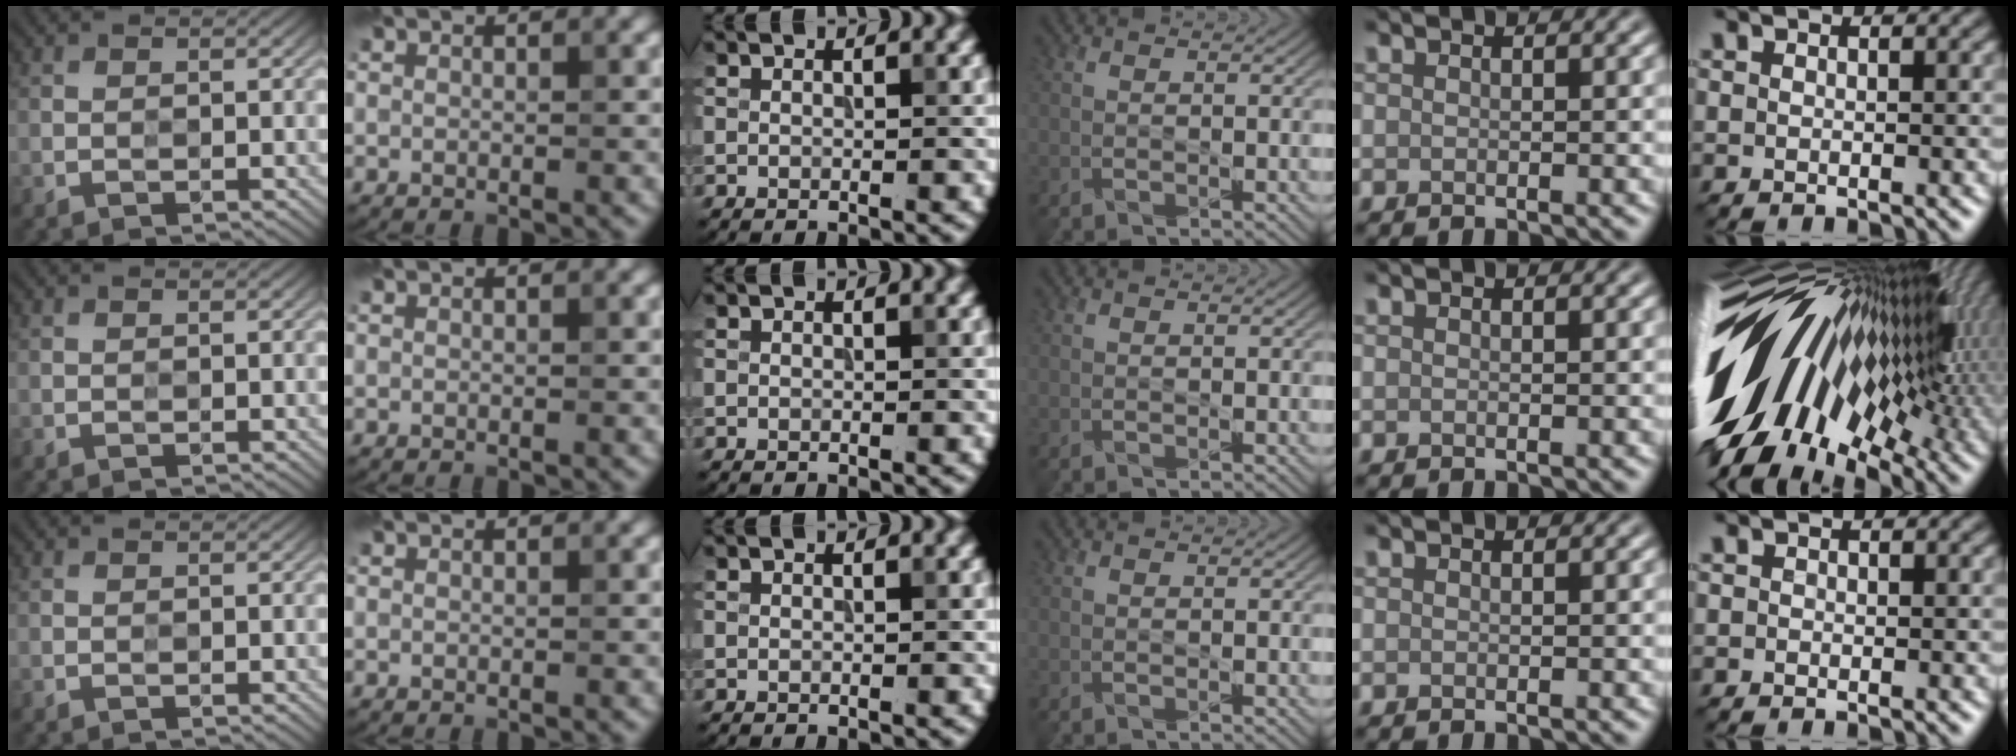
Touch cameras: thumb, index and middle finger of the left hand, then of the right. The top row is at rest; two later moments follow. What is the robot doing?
{"motion": "press", "object": "sticky note"}